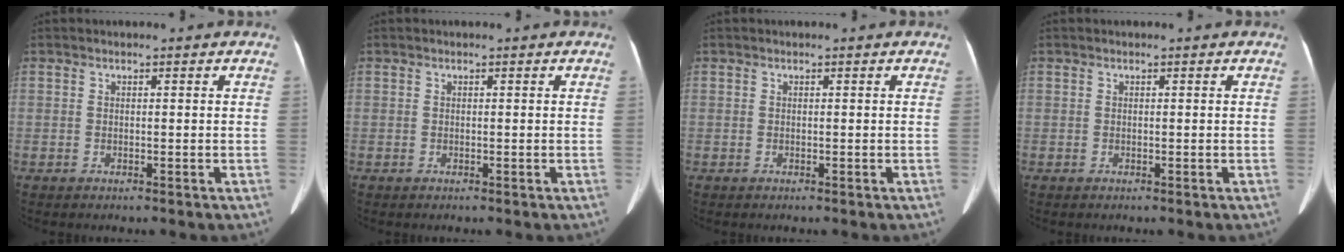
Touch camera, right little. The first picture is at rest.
{"total": 0.0}
{"total": 0.0}
{"total": 0.0}